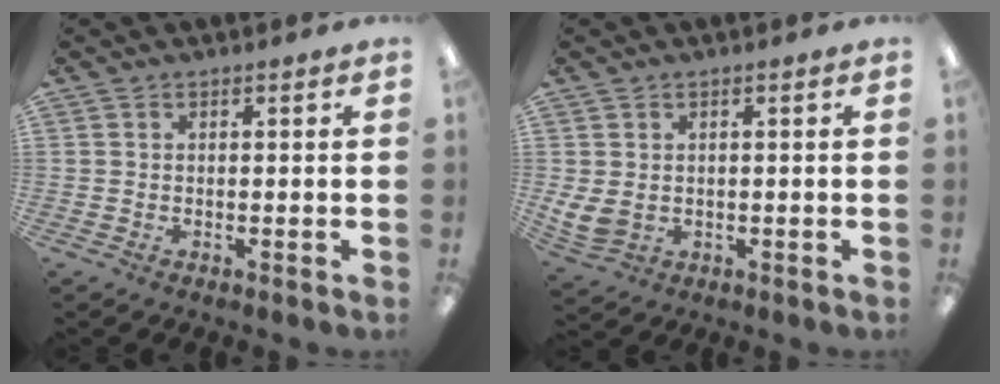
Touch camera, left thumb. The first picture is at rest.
{"total": 4.6, "force": [0.4, 3.5, 2.9], "torque": [-0.073, -0.005, 0.009]}